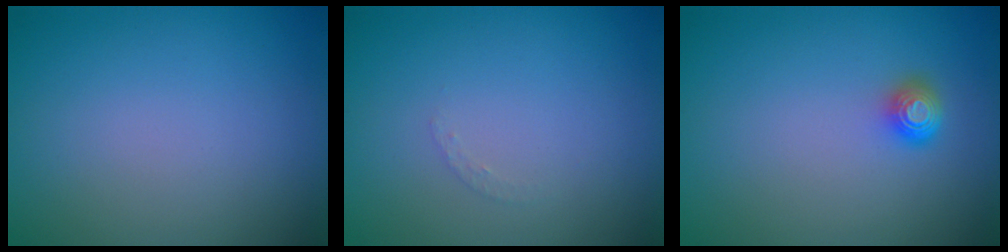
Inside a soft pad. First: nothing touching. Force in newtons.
{"total": 0.7, "press": 0.7, "slide": 0.1}
{"total": 1.6, "press": 1.2, "slide": 1.0}